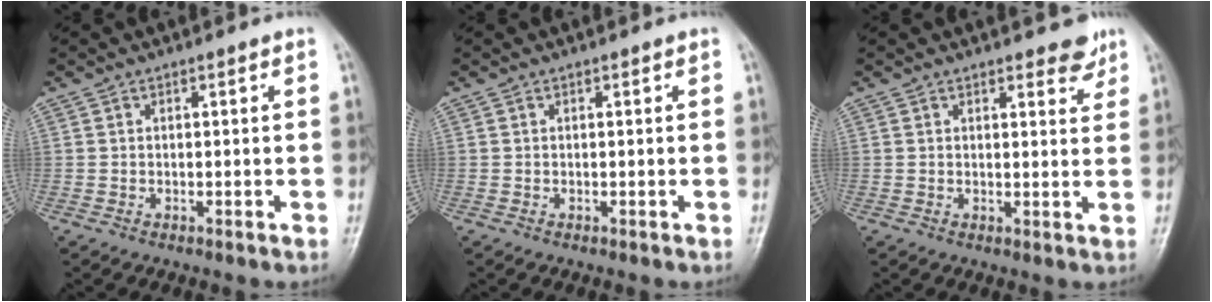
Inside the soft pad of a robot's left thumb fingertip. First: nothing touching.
{"total": 0.0}
{"total": 4.0, "force": [2.9, 1.6, 2.3], "torque": [-0.007, -0.017, 0.036]}